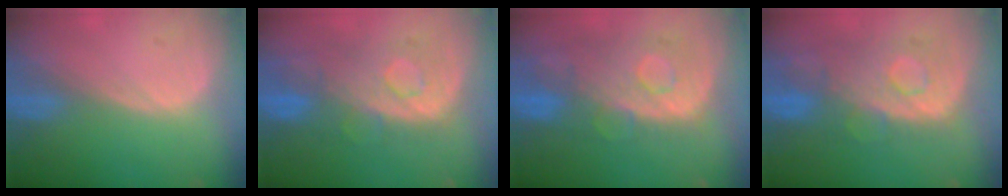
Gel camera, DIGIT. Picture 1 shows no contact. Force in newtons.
{"total": 9.1, "press": 8.6, "slide": 3.0}
{"total": 10.7, "press": 9.5, "slide": 4.8}
{"total": 10.1, "press": 9.2, "slide": 4.1}